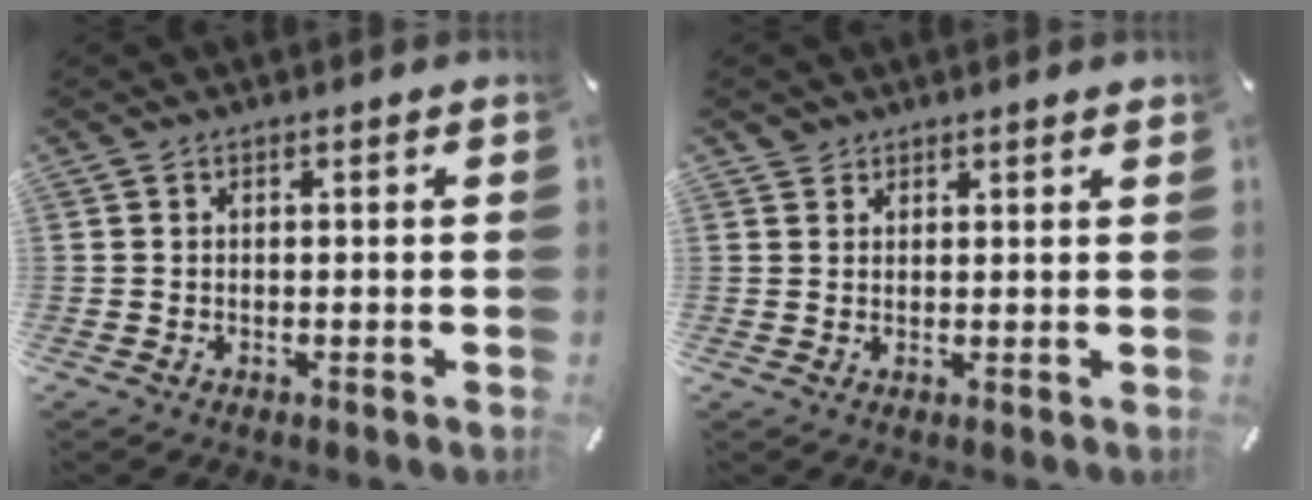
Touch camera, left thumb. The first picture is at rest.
{"total": 1.7, "force": [1.5, 0.8, 0.2], "torque": [-0.006, -0.002, 0.030]}